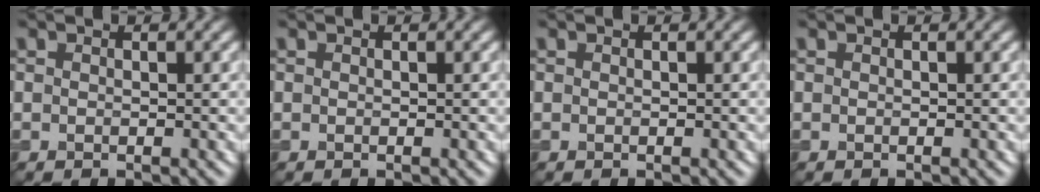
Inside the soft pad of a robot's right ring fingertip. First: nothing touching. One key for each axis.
{"total": 0.0}
{"total": 0.0}
{"total": 0.0}